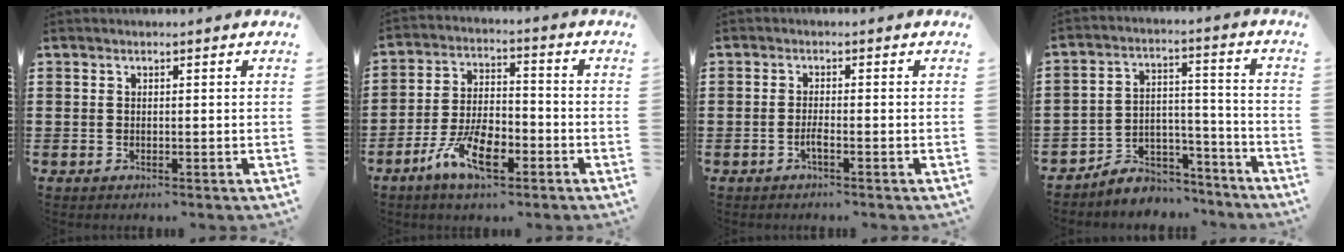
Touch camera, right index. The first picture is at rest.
{"total": 9.1, "force": [-4.9, 3.7, 6.7], "torque": [-0.146, 0.002, -0.091]}
{"total": 1.7, "force": [-1.0, 0.1, 1.4], "torque": [-0.033, -0.006, -0.020]}
{"total": 5.3, "force": [-4.8, 2.2, 0.5], "torque": [-0.015, 0.010, -0.093]}